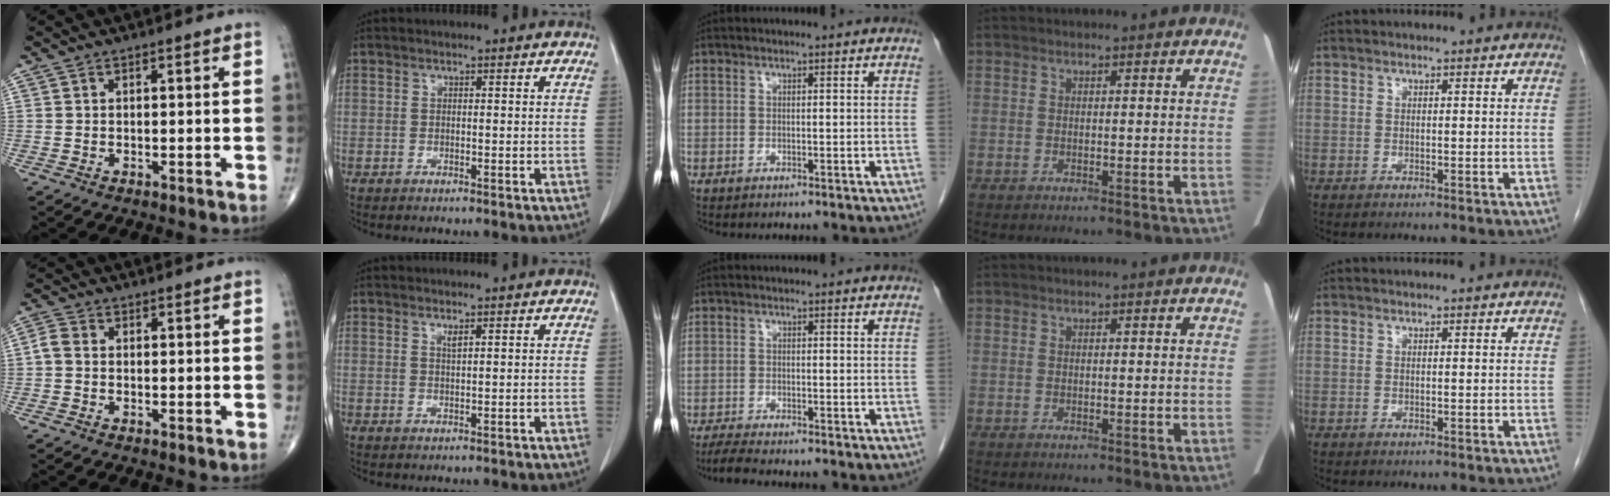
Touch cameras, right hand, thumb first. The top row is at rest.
{"thumb": {"total": 2.4, "force": [-0.3, 1.8, 1.6], "torque": [-0.034, 0.005, -0.014]}, "index": {"total": 0.9, "force": [0.6, 0.0, 0.6], "torque": [-0.013, -0.005, 0.013]}, "middle": {"total": 3.4, "force": [-2.9, -0.2, 1.7], "torque": [-0.039, -0.014, -0.051]}}